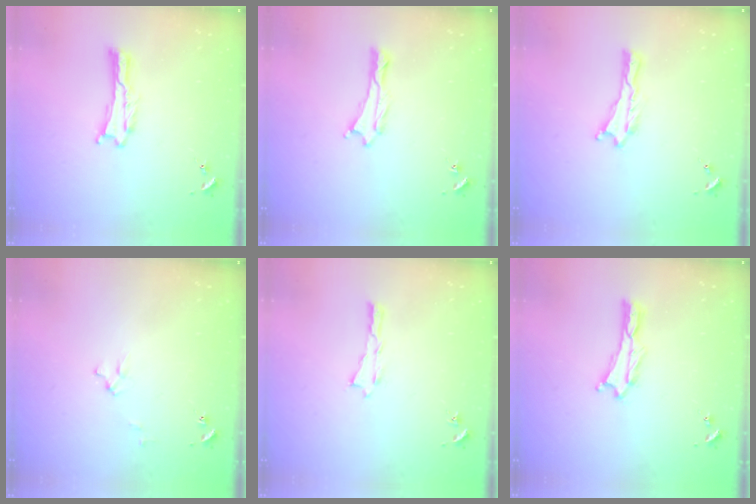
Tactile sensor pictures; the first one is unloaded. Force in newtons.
{"total": 0.0}
{"total": 0.0}
{"total": 3.0, "press": 3.0, "slide": 0.2}
{"total": 0.0}
{"total": 0.5, "press": 0.5, "slide": 0.2}